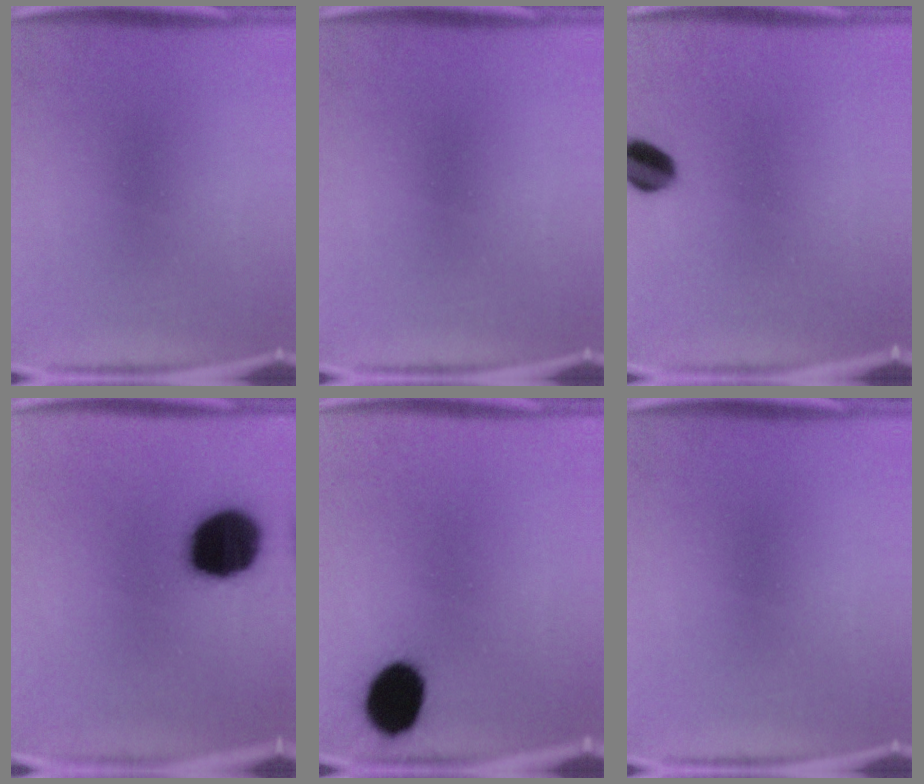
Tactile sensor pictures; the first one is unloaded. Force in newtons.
{"total": 0.0}
{"total": 6.3}
{"total": 20.0}
{"total": 11.9}
{"total": 0.0}